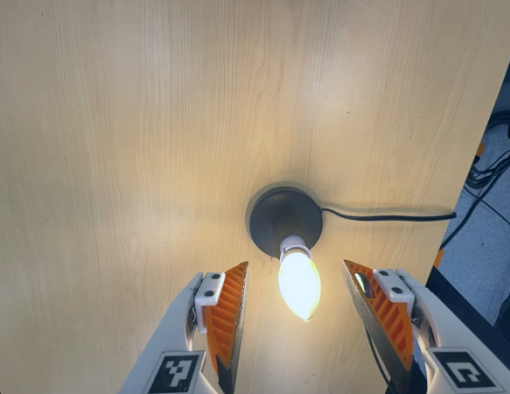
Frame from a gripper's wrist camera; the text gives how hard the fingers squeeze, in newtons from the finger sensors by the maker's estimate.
{"total": 0.0}